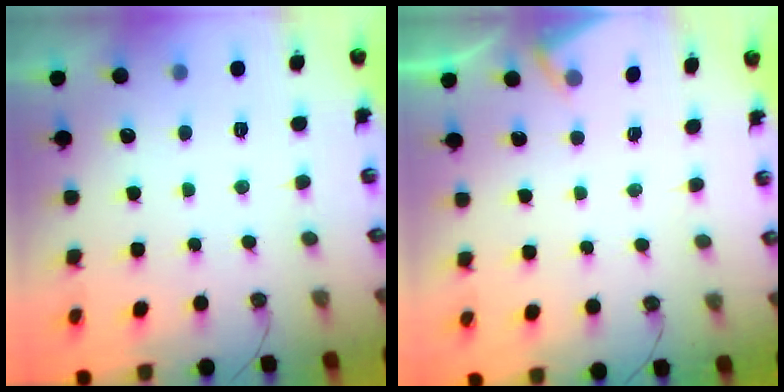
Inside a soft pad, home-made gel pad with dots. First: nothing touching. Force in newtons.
{"total": 3.1, "press": 3.1, "slide": 0.5}